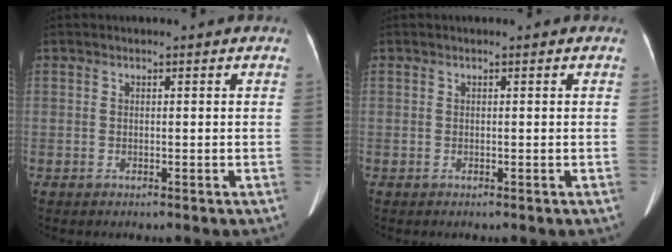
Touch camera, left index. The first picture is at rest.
{"total": 0.0}